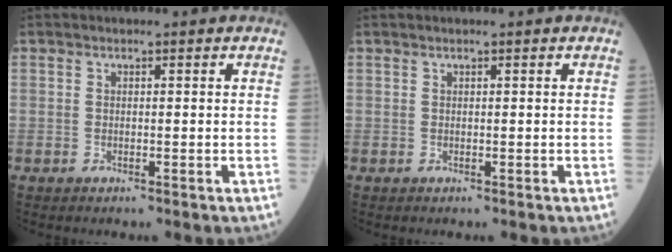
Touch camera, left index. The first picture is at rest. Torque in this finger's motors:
{"motor_torque": [0.15, -0.13, -0.02, -0.01]}